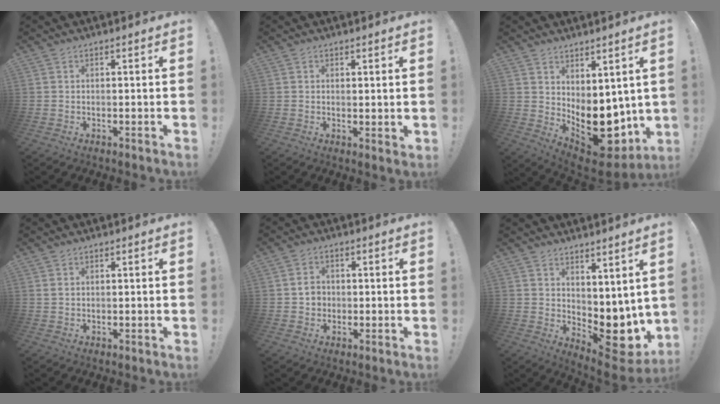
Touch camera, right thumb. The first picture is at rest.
{"total": 1.6, "force": [1.3, 0.6, 0.6], "torque": [-0.003, -0.005, 0.023]}
{"total": 12.4, "force": [-1.9, 9.2, 8.2], "torque": [-0.076, -0.003, -0.009]}
{"total": 1.0, "force": [0.5, 0.6, 0.7], "torque": [-0.011, 0.002, 0.009]}
{"total": 4.2, "force": [-0.4, 3.7, 2.0], "torque": [-0.022, 0.005, -0.007]}
{"total": 7.7, "force": [1.7, 5.2, 5.4], "torque": [-0.041, -0.042, 0.043]}